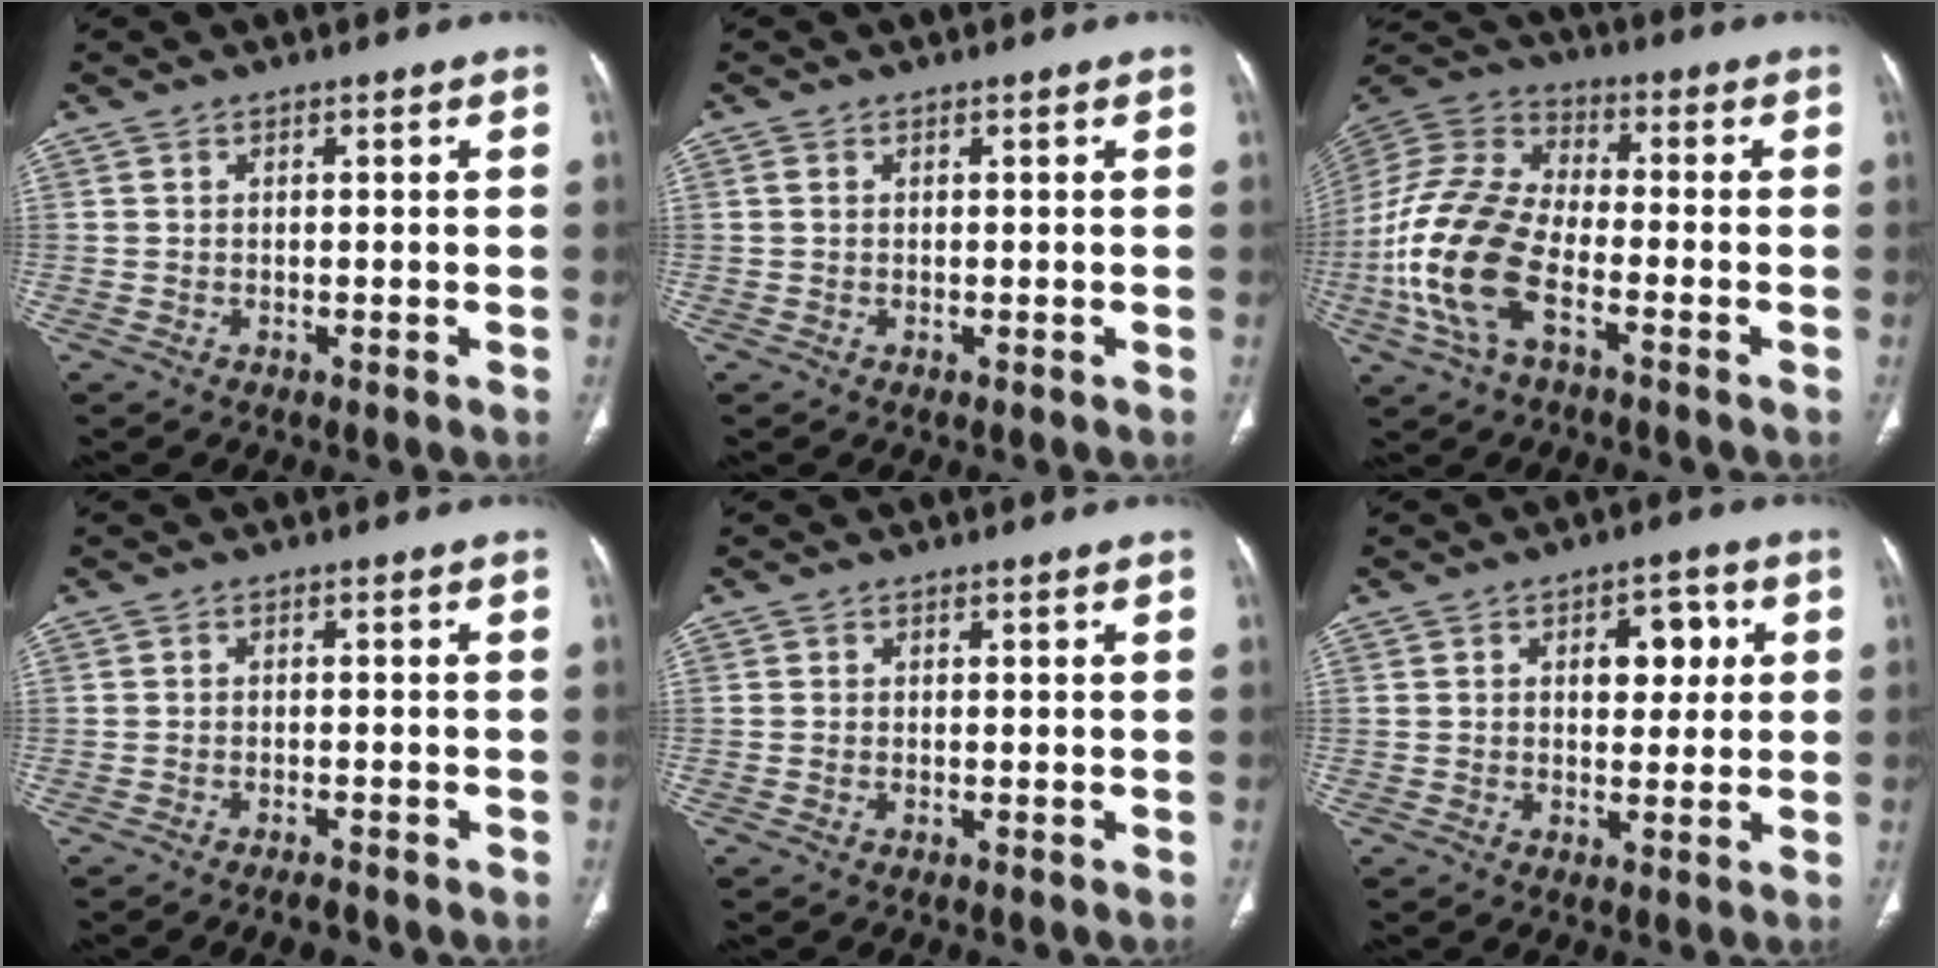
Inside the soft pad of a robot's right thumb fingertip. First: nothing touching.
{"total": 0.6, "force": [0.2, 0.4, 0.5], "torque": [-0.014, 0.006, 0.006]}
{"total": 17.2, "force": [-5.7, 8.5, 13.8], "torque": [-0.304, 0.025, -0.114]}
{"total": 2.2, "force": [-1.9, 0.5, 1.0], "torque": [-0.021, 0.007, -0.028]}
{"total": 0.0}
{"total": 6.3, "force": [1.5, 3.8, 4.8], "torque": [-0.037, 0.005, 0.020]}